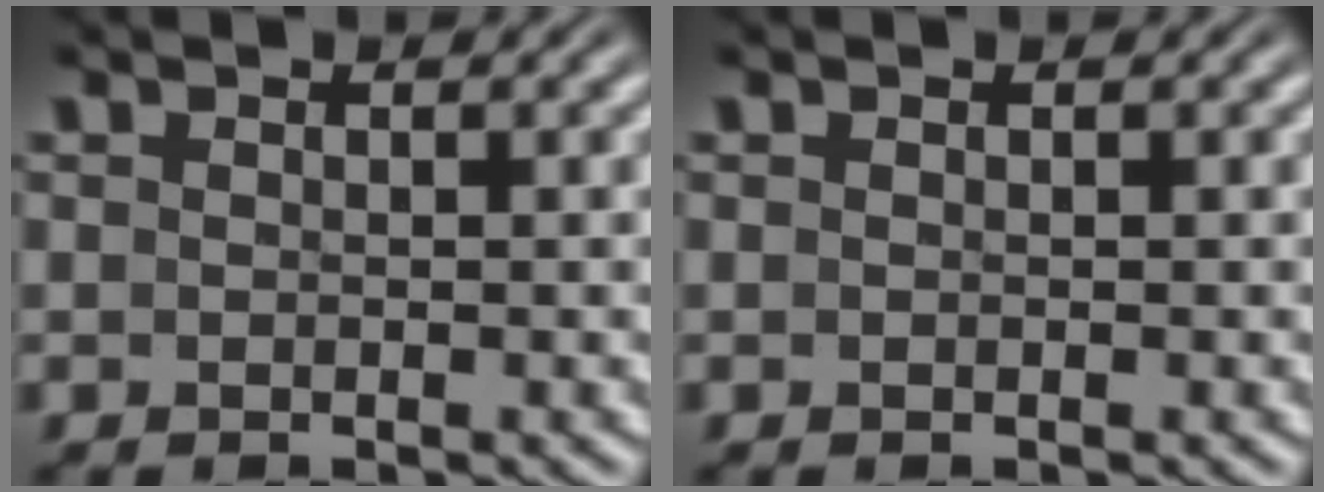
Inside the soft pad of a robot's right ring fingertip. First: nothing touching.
{"total": 0.0}